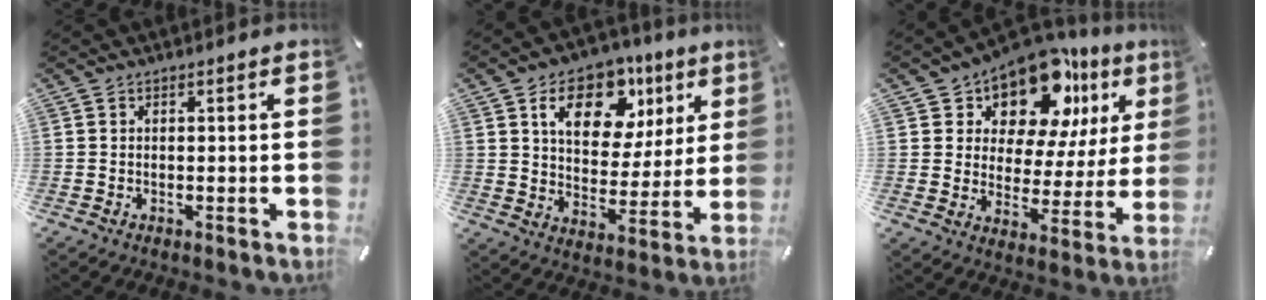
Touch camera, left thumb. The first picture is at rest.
{"total": 15.6, "force": [8.1, 10.2, 8.6], "torque": [-0.136, -0.027, 0.142]}
{"total": 14.3, "force": [11.1, 7.2, 5.2], "torque": [-0.092, -0.097, 0.195]}